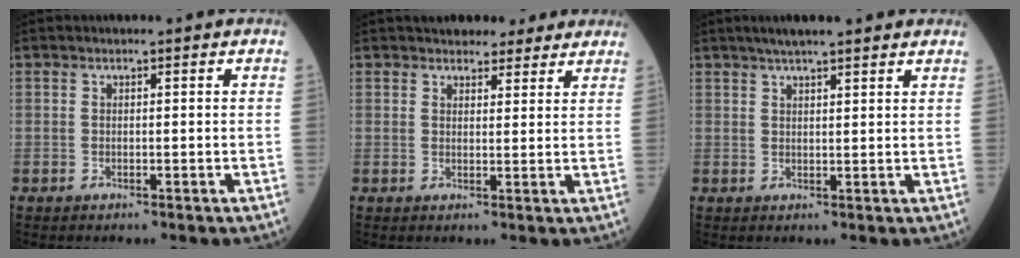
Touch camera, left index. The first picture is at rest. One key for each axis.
{"total": 6.7, "fx": 5.8, "fy": 2.8, "fz": 1.9, "tx": -0.011, "ty": 0.014, "tz": 0.070}
{"total": 8.1, "fx": 6.5, "fy": 1.0, "fz": 4.7, "tx": -0.065, "ty": 0.033, "tz": 0.090}